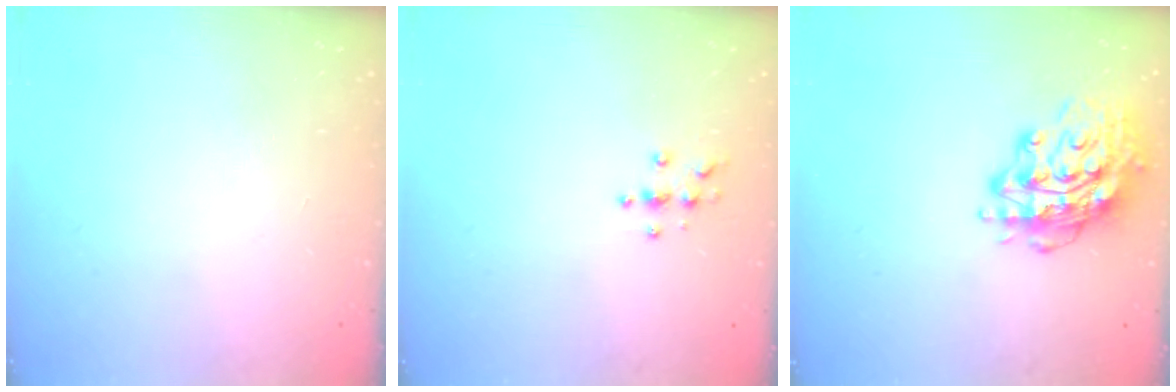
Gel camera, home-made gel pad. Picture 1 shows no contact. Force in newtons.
{"total": 4.0, "press": 3.9, "slide": 0.4}
{"total": 15.5, "press": 15.5, "slide": 1.5}